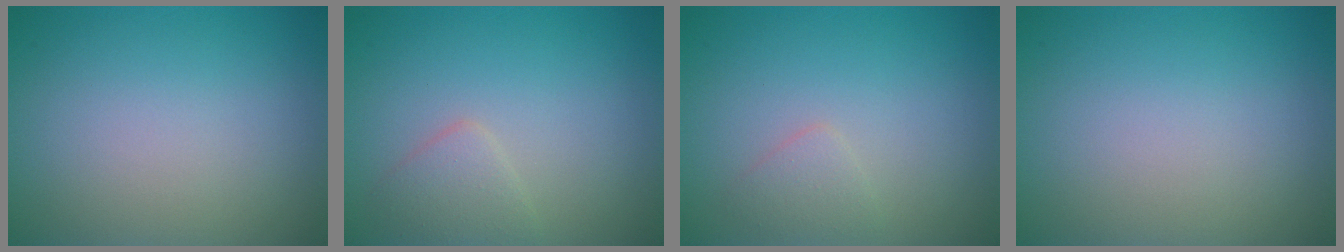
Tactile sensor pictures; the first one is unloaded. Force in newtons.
{"total": 1.9, "press": 1.9, "slide": 0.0}
{"total": 1.2, "press": 1.2, "slide": 0.0}
{"total": 0.0}